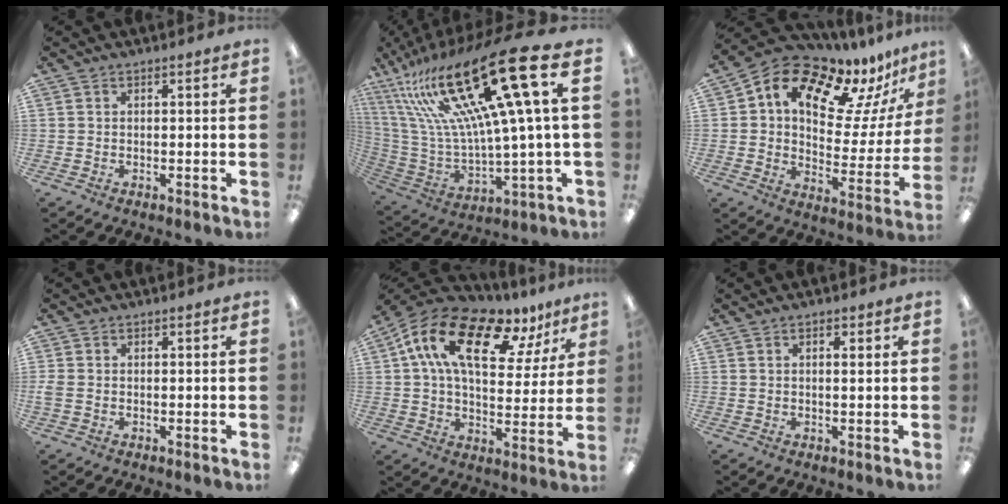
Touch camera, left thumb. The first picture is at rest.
{"total": 32.3, "force": [13.3, 9.5, 27.9], "torque": [-0.538, -0.085, 0.213]}
{"total": 14.2, "force": [10.2, 6.8, 7.2], "torque": [-0.135, -0.074, 0.175]}
{"total": 1.4, "force": [-0.1, 0.9, 1.0], "torque": [-0.020, 0.004, -0.002]}
{"total": 18.7, "force": [10.3, 9.0, 12.7], "torque": [-0.239, -0.043, 0.177]}
{"total": 1.4, "force": [0.6, 0.3, 1.2], "torque": [-0.018, -0.004, 0.010]}